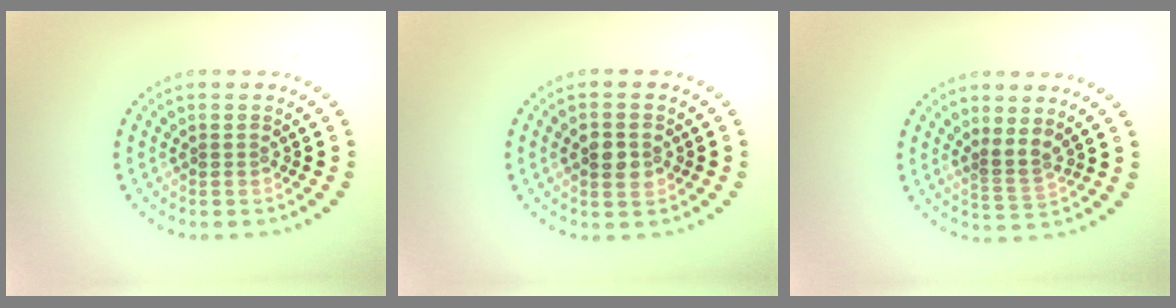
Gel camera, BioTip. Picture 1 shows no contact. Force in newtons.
{"total": 2.5, "press": 2.5, "slide": 0.2}
{"total": 2.0, "press": 1.3, "slide": 1.5}